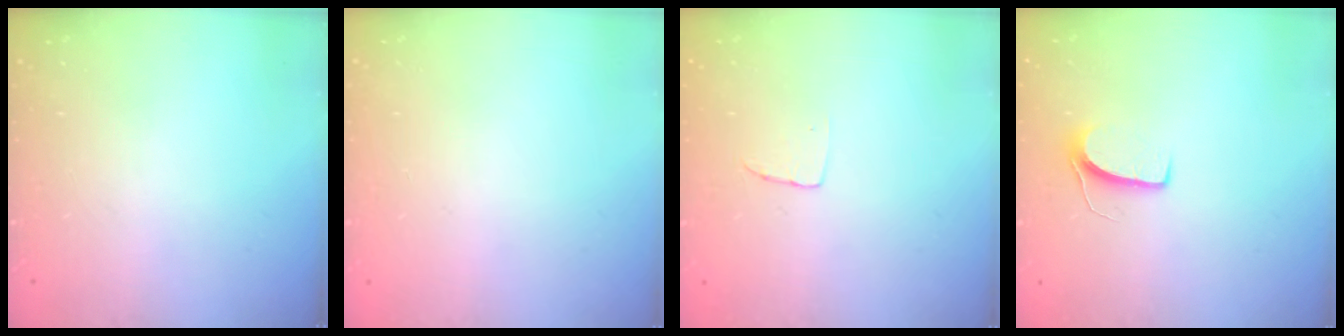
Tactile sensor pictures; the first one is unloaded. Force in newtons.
{"total": 0.0}
{"total": 2.9, "press": 2.9, "slide": 0.1}
{"total": 6.8, "press": 6.7, "slide": 0.5}